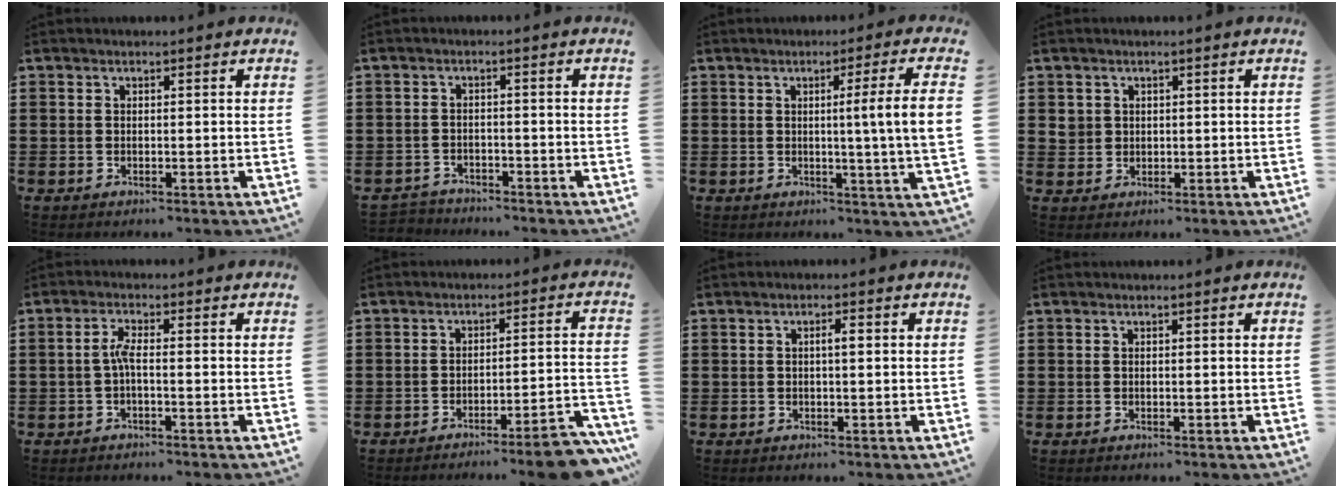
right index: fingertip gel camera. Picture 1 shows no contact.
{"total": 2.1, "force": [-2.0, 0.4, -0.3], "torque": [-0.002, 0.002, -0.046]}
{"total": 7.3, "force": [0.8, -1.1, 7.2], "torque": [-0.114, -0.015, 0.004]}
{"total": 1.9, "force": [0.7, 1.7, 0.4], "torque": [-0.016, 0.007, 0.014]}
{"total": 2.7, "force": [-0.6, 0.5, 2.6], "torque": [-0.058, -0.001, -0.015]}
{"total": 5.7, "force": [-5.0, -0.2, 2.9], "torque": [-0.042, -0.004, -0.093]}
{"total": 1.5, "force": [0.1, 0.3, 1.4], "torque": [-0.026, 0.003, 0.000]}
{"total": 0.0}